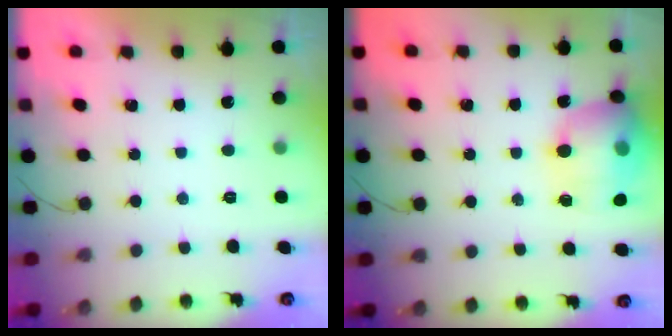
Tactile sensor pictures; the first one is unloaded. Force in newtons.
{"total": 17.6, "press": 17.4, "slide": 2.6}